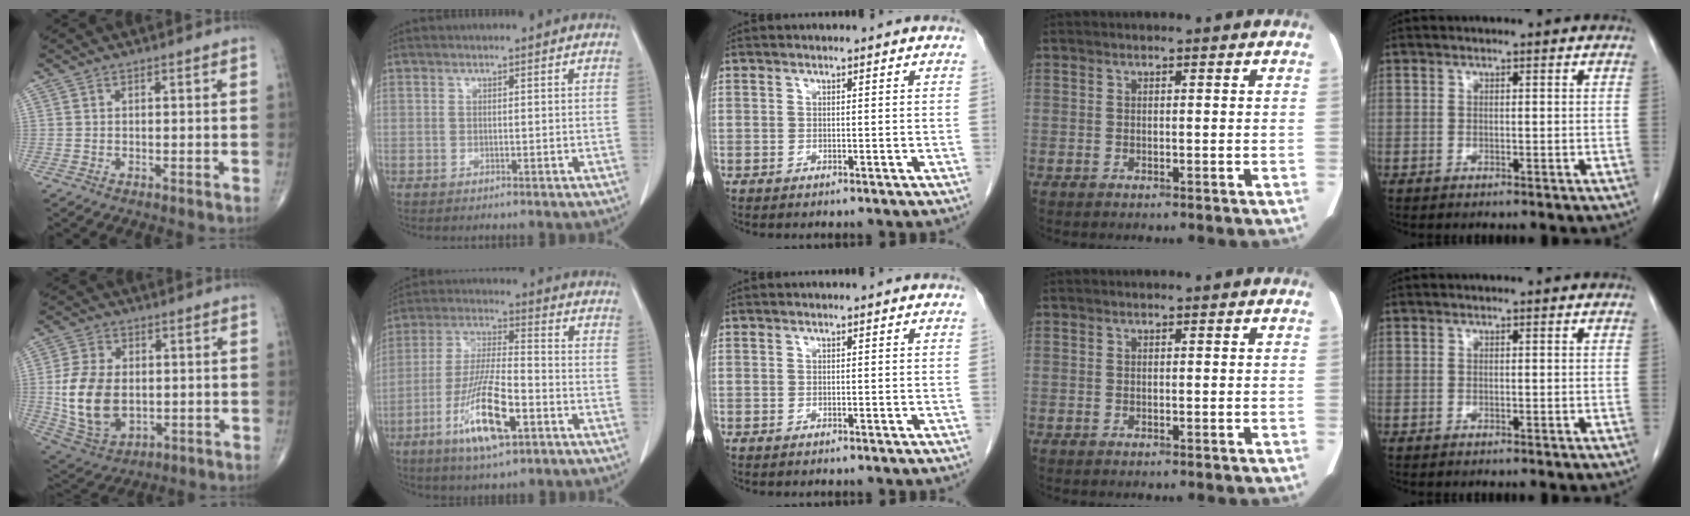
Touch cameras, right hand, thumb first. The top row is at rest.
{"thumb": {"total": 14.0, "force": [-0.5, 9.3, 10.5], "torque": [-0.193, -0.008, 0.008]}, "index": {"total": 13.1, "force": [-5.9, 2.5, 11.5], "torque": [-0.228, -0.015, -0.107]}}